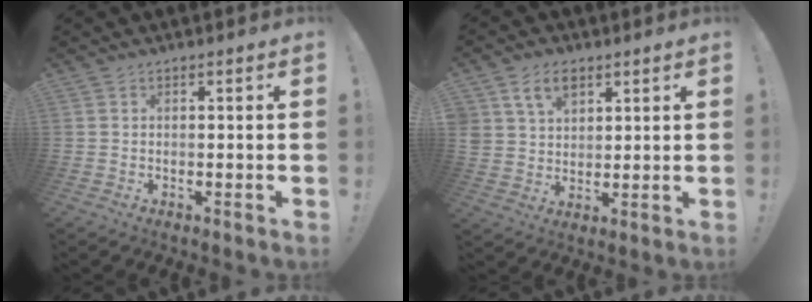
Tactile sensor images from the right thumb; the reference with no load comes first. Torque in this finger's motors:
{"motor_torque": [0.69, 2.27, 0.48, 0.56, 0.09]}